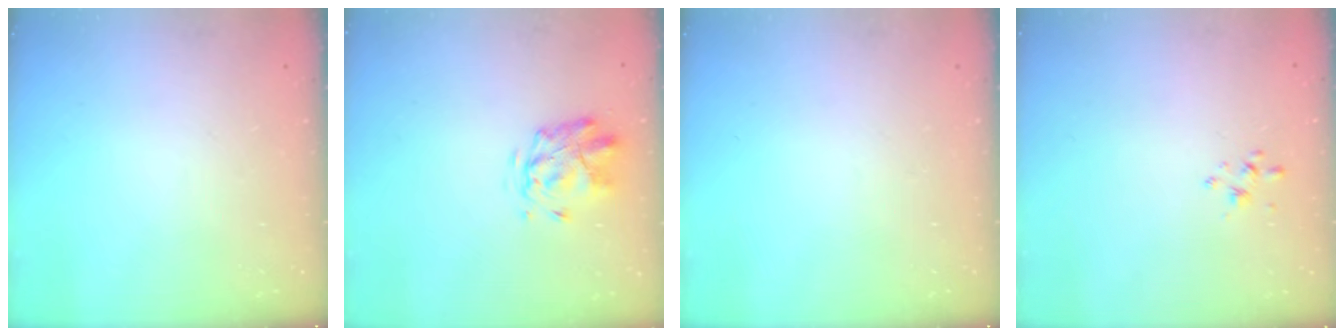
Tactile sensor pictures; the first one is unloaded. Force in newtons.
{"total": 2.8, "press": 2.4, "slide": 1.4}
{"total": 0.0}
{"total": 2.1, "press": 1.9, "slide": 0.8}